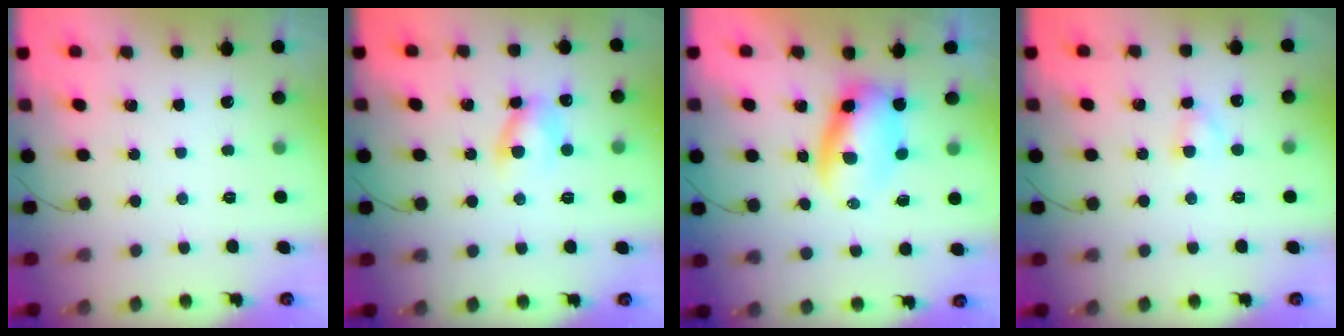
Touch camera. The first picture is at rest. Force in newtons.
{"total": 6.8, "press": 6.8, "slide": 0.4}
{"total": 6.2, "press": 6.0, "slide": 1.3}
{"total": 2.6, "press": 2.3, "slide": 1.2}